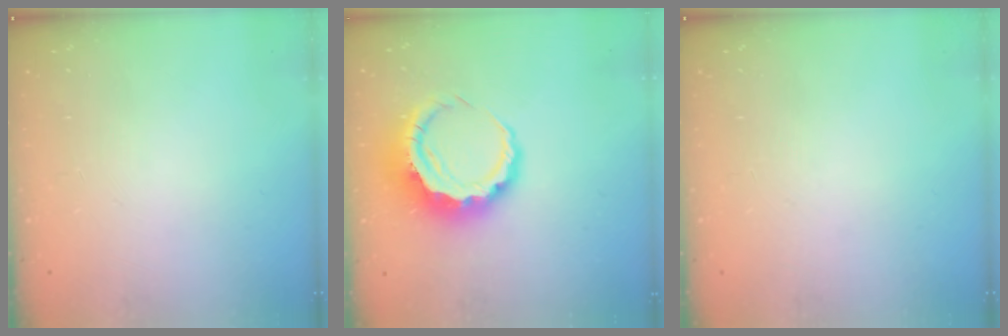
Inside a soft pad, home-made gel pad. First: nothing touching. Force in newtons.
{"total": 10.2, "press": 9.9, "slide": 2.2}
{"total": 0.0}